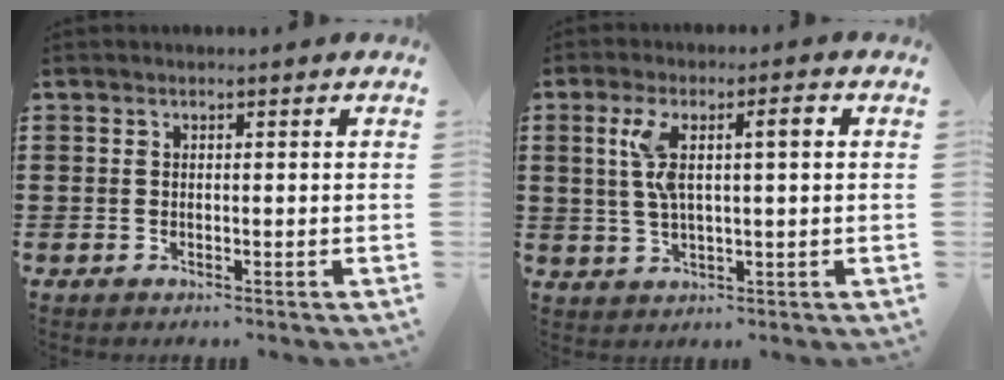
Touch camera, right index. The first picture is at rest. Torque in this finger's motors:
{"motor_torque": [0.30, -0.09, 0.27, 0.13]}